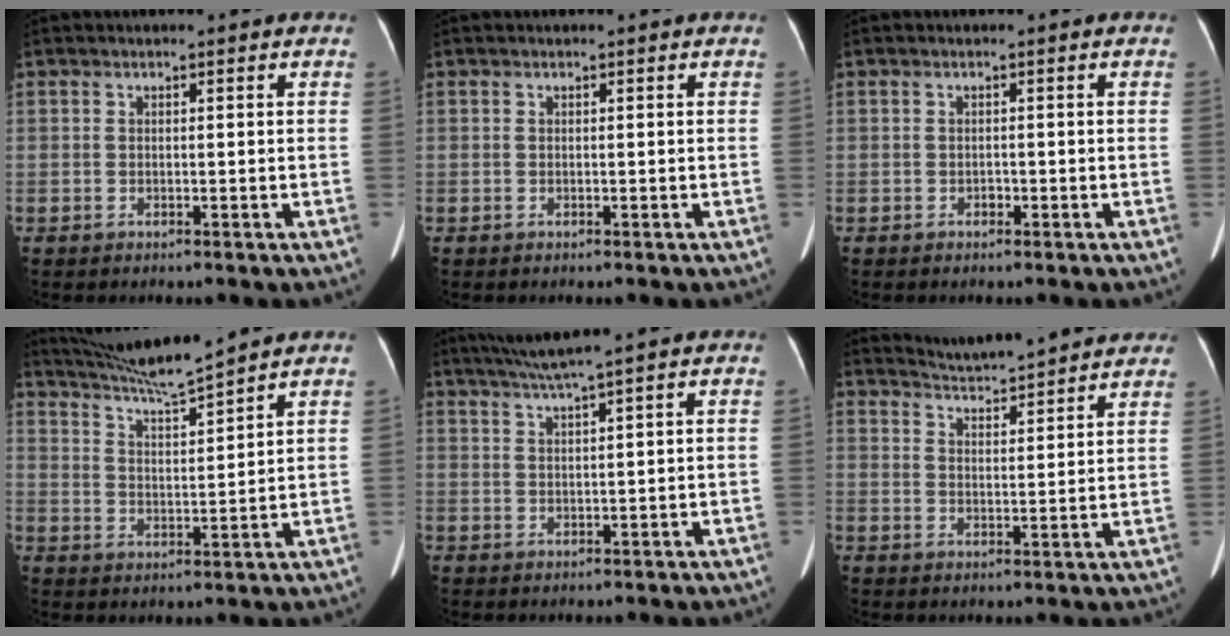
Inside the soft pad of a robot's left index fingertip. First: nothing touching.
{"total": 0.0}
{"total": 0.7, "force": [-0.6, 0.4, 0.1], "torque": [-0.001, -0.005, -0.010]}
{"total": 8.8, "force": [8.1, -1.8, 3.0], "torque": [-0.060, -0.002, 0.151]}
{"total": 4.4, "force": [3.4, -1.5, 2.3], "torque": [-0.049, 0.005, 0.070]}
{"total": 12.3, "force": [11.7, 0.9, 3.7], "torque": [-0.059, 0.013, 0.155]}